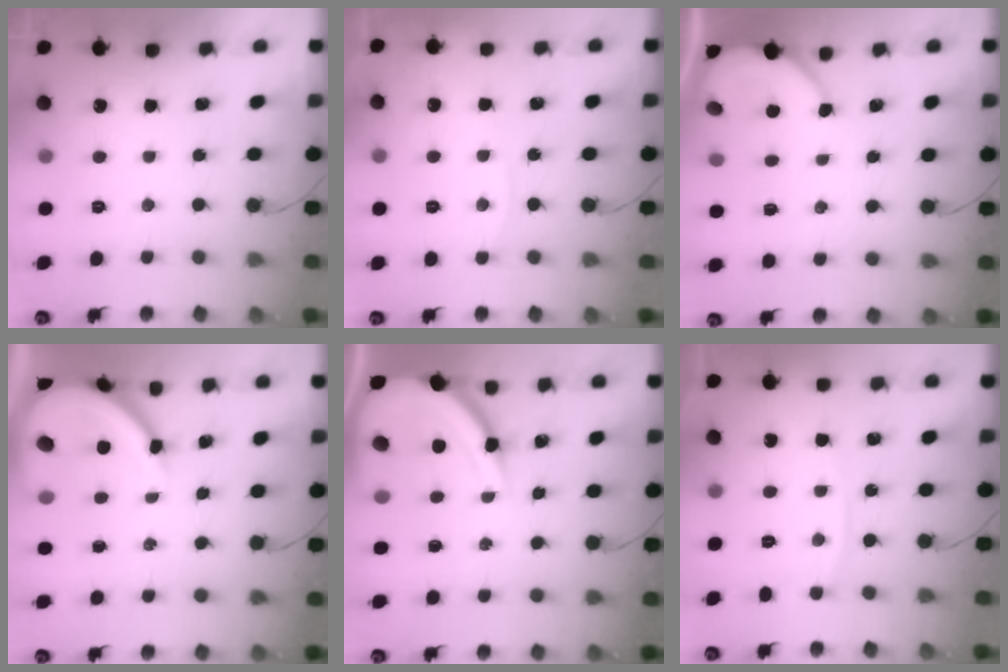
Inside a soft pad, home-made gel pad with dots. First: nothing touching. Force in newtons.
{"total": 3.5, "press": 3.5, "slide": 0.4}
{"total": 3.1, "press": 3.0, "slide": 0.4}
{"total": 13.2, "press": 13.1, "slide": 1.3}
{"total": 14.3, "press": 14.3, "slide": 1.3}
{"total": 3.8, "press": 3.8, "slide": 0.1}